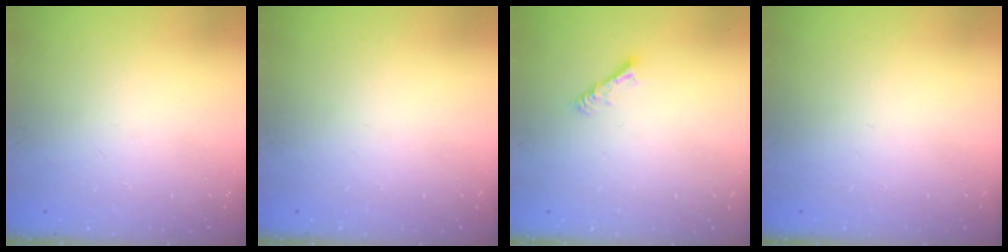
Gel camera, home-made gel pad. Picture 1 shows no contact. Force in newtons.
{"total": 0.0}
{"total": 4.2, "press": 4.2, "slide": 0.5}
{"total": 0.0}